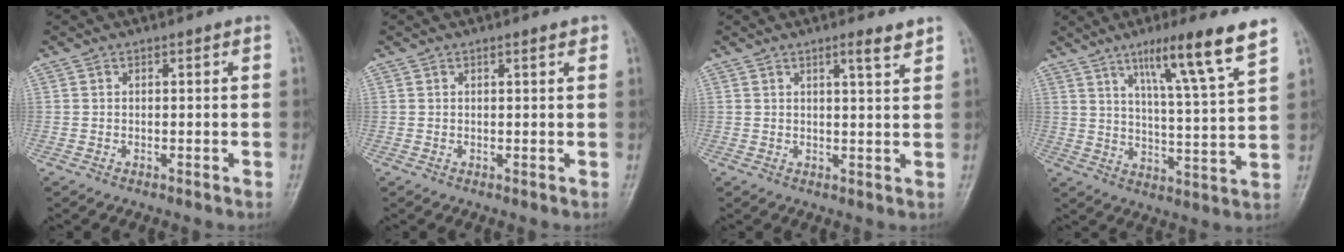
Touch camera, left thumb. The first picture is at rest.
{"total": 1.4, "force": [0.9, 0.2, 1.0], "torque": [-0.014, -0.002, 0.010]}
{"total": 3.3, "force": [2.4, 0.2, 2.3], "torque": [-0.034, -0.019, 0.036]}
{"total": 13.8, "force": [8.5, 0.4, 10.9], "torque": [-0.168, -0.044, 0.136]}